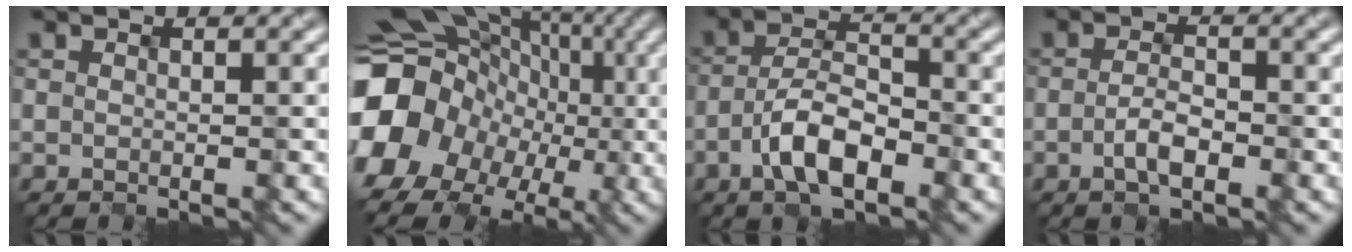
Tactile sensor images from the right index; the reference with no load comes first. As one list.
[{"total": 17.0, "force": [-3.8, 15.2, 6.5], "torque": [-0.161, -0.001, -0.073]}, {"total": 4.5, "force": [-3.2, 1.3, 2.9], "torque": [-0.072, -0.005, -0.040]}, {"total": 2.3, "force": [-2.0, 0.1, 1.1], "torque": [-0.040, -0.008, -0.016]}]